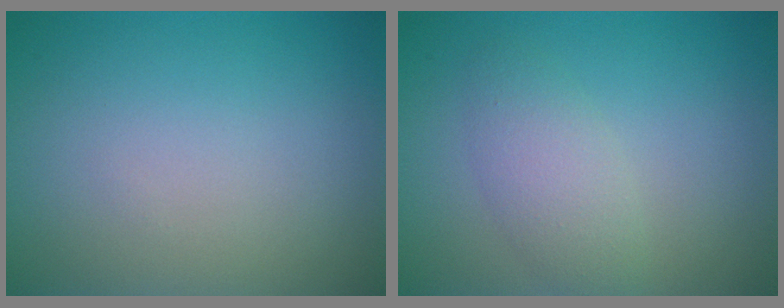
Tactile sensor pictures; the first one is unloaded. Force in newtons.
{"total": 2.7, "press": 2.7, "slide": 0.1}